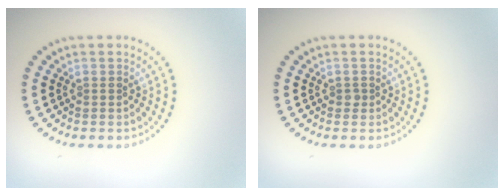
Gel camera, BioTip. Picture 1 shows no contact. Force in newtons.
{"total": 0.6, "press": 0.4, "slide": 0.4}